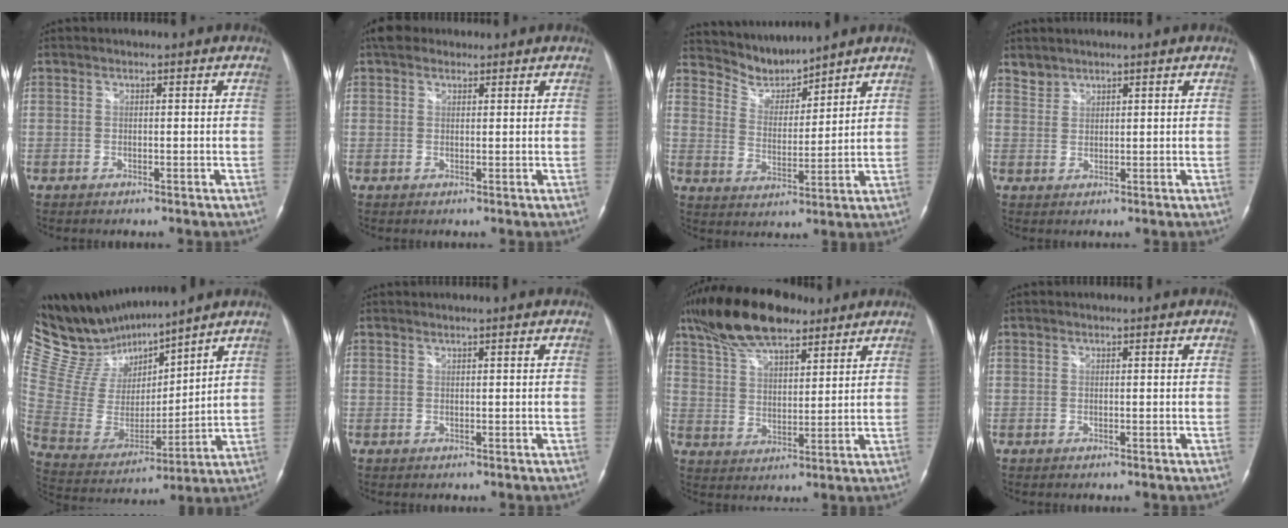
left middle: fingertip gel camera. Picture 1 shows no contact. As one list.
[{"total": 3.7, "force": [2.8, 2.1, 1.1], "torque": [-0.021, 0.023, 0.047]}, {"total": 6.2, "force": [6.1, 0.8, -0.4], "torque": [0.004, -0.003, 0.129]}, {"total": 2.0, "force": [1.8, 0.8, -0.4], "torque": [0.010, 0.009, 0.035]}, {"total": 17.2, "force": [16.0, 3.4, 5.3], "torque": [-0.120, 0.002, 0.310]}, {"total": 0.5, "force": [0.5, -0.1, 0.1], "torque": [-0.008, -0.001, 0.013]}, {"total": 14.7, "force": [11.0, 4.9, 8.4], "torque": [-0.168, 0.025, 0.199]}, {"total": 0.0}]